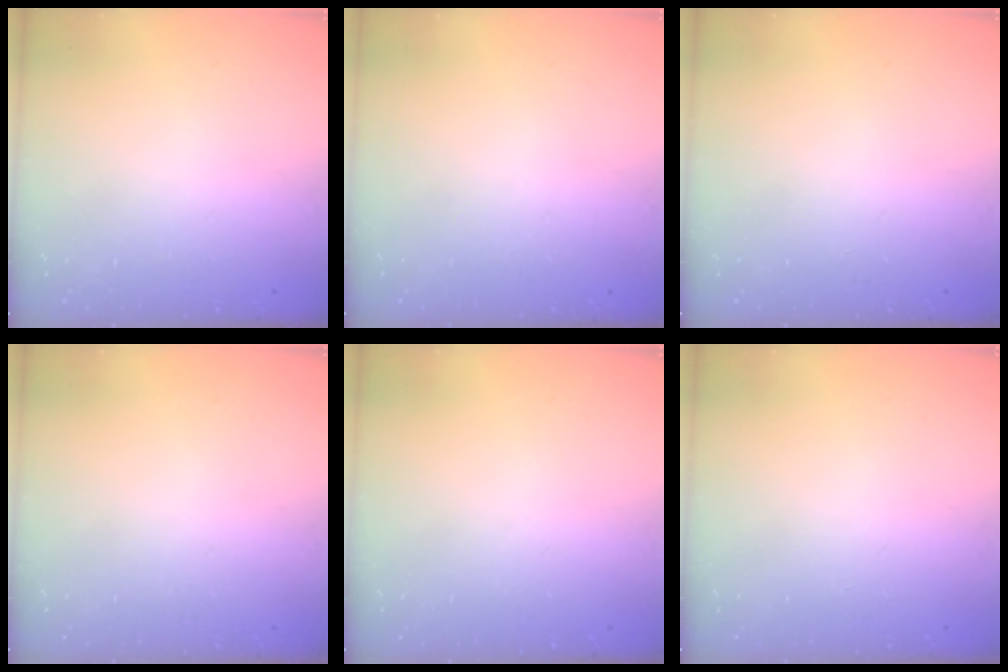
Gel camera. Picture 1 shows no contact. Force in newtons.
{"total": 0.0}
{"total": 0.0}
{"total": 0.0}
{"total": 0.0}
{"total": 0.0}